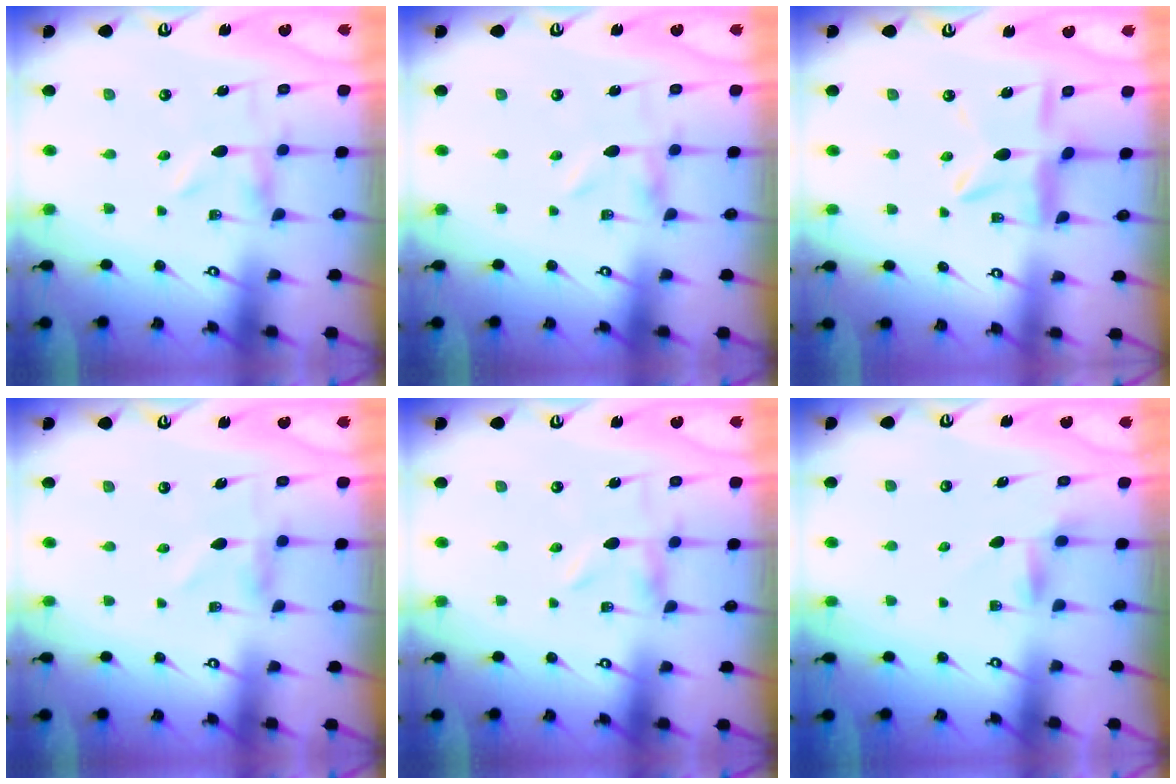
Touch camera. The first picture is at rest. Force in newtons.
{"total": 0.0}
{"total": 9.0, "press": 8.9, "slide": 0.7}
{"total": 1.0, "press": 1.0, "slide": 0.2}
{"total": 0.0}
{"total": 2.3, "press": 2.2, "slide": 0.4}